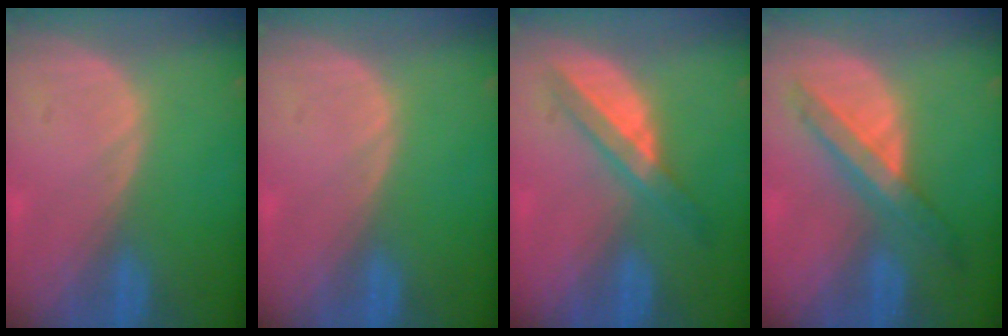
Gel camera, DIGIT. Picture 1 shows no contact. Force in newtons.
{"total": 0.0}
{"total": 5.9, "press": 5.2, "slide": 2.7}
{"total": 6.9, "press": 6.3, "slide": 2.9}